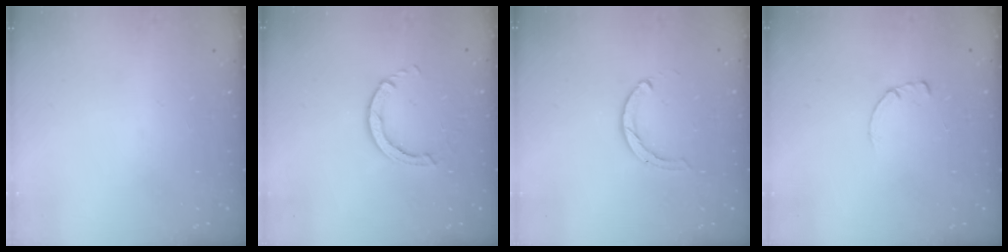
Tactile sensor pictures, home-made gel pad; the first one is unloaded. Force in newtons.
{"total": 3.0, "press": 3.0, "slide": 0.4}
{"total": 2.3, "press": 2.3, "slide": 0.4}
{"total": 0.7, "press": 0.7, "slide": 0.2}